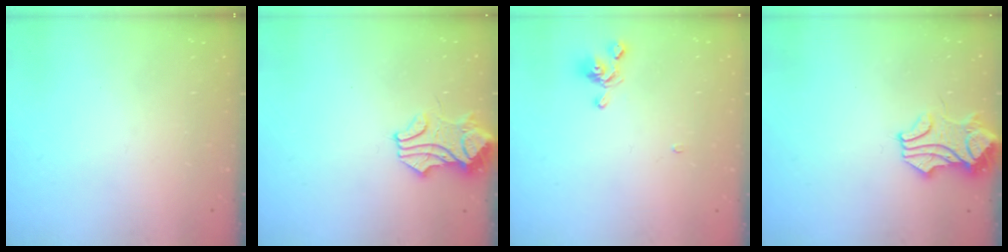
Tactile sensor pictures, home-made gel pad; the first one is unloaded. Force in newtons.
{"total": 1.9, "press": 1.7, "slide": 0.8}
{"total": 2.4, "press": 2.3, "slide": 0.7}
{"total": 1.7, "press": 1.5, "slide": 0.8}